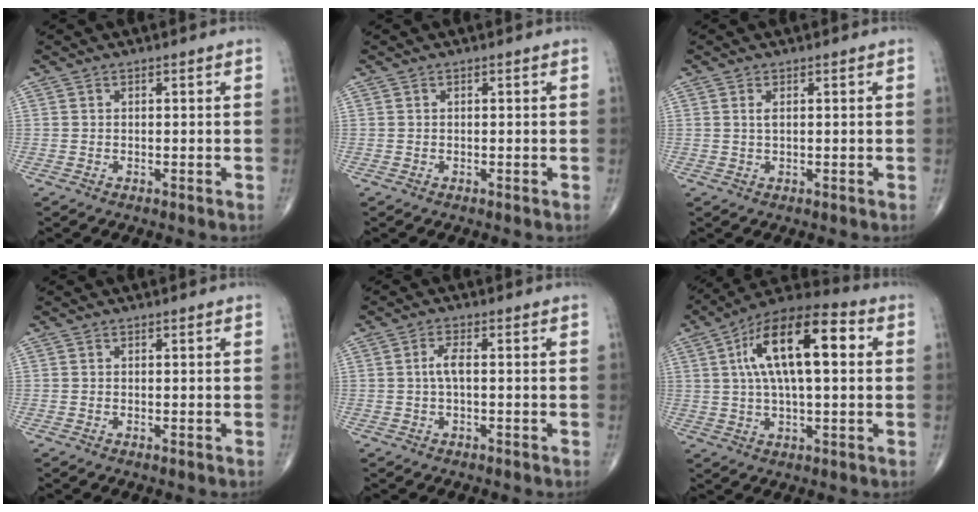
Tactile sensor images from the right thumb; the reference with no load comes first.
{"total": 0.0}
{"total": 1.3, "force": [0.4, 0.5, 1.1], "torque": [-0.026, 0.001, 0.010]}
{"total": 0.0}
{"total": 2.7, "force": [0.0, 0.8, 2.5], "torque": [-0.058, 0.005, -0.003]}
{"total": 18.3, "force": [4.0, 7.4, 16.2], "torque": [-0.268, 0.026, 0.059]}